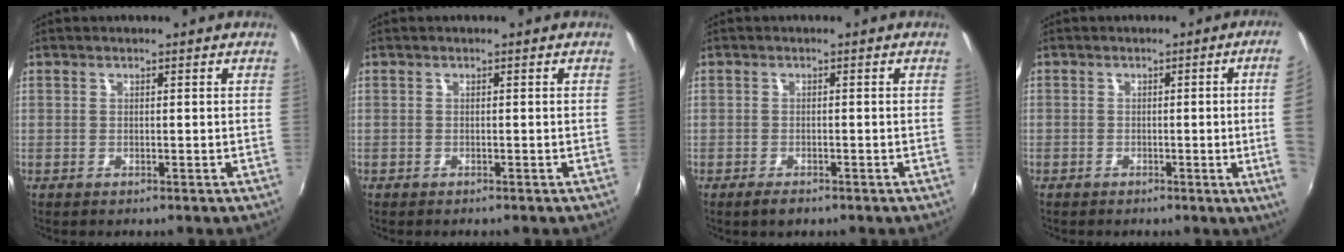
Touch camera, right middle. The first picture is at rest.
{"total": 0.5, "force": [-0.5, 0.2, 0.0], "torque": [-0.002, -0.003, -0.009]}
{"total": 2.2, "force": [-1.6, 0.9, 1.2], "torque": [-0.028, -0.004, -0.031]}
{"total": 8.0, "force": [-0.3, -1.2, 7.9], "torque": [-0.085, -0.008, -0.003]}